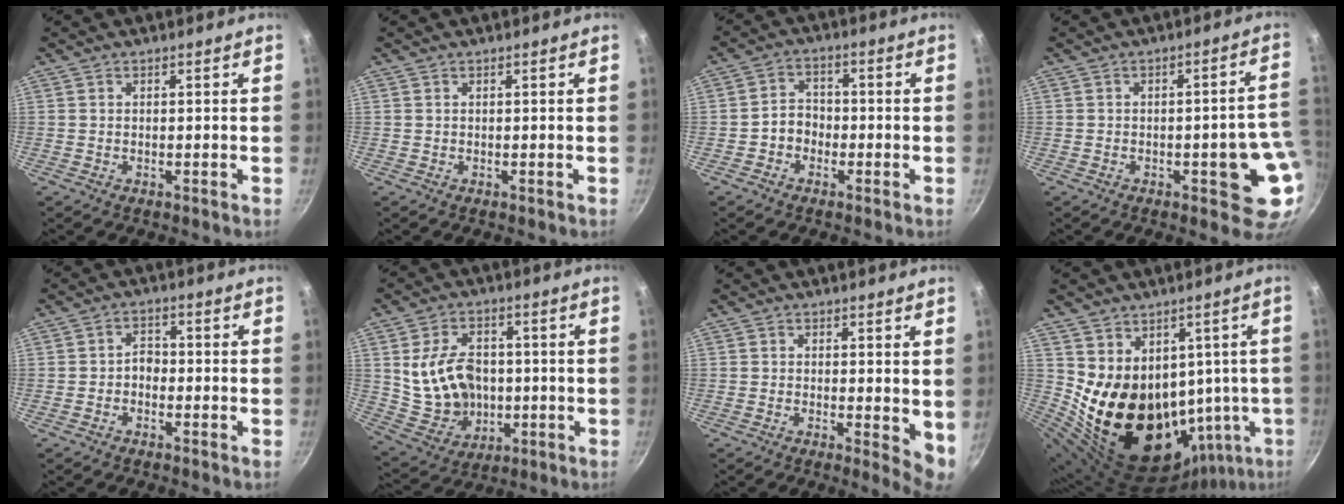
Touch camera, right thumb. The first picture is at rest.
{"total": 0.0}
{"total": 4.3, "force": [-1.6, 3.5, 1.9], "torque": [-0.005, 0.025, -0.033]}
{"total": 11.1, "force": [-2.4, 4.0, 10.0], "torque": [-0.076, 0.024, -0.028]}
{"total": 2.7, "force": [-1.2, 1.9, 1.5], "torque": [-0.014, 0.021, -0.025]}
{"total": 14.2, "force": [0.4, 10.7, 9.4], "torque": [-0.148, 0.004, 0.027]}
{"total": 5.3, "force": [0.2, 1.9, 4.9], "torque": [-0.062, -0.015, 0.001]}
{"total": 19.3, "force": [2.4, 14.8, 12.2], "torque": [-0.150, -0.028, 0.079]}